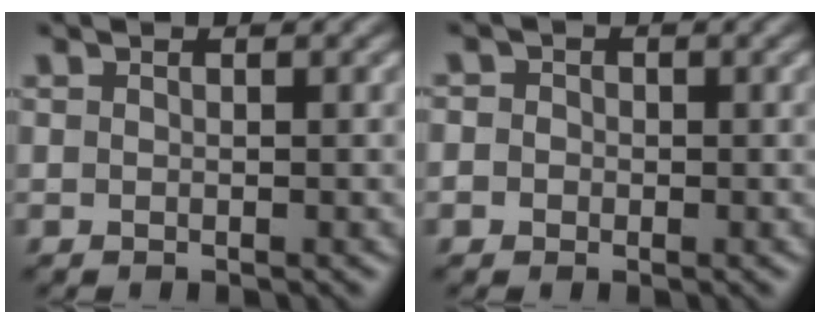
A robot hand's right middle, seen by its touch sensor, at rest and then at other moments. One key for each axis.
{"total": 2.2, "fx": 0.2, "fy": 2.0, "fz": 0.8, "tx": -0.002, "ty": 0.012, "tz": -0.017}